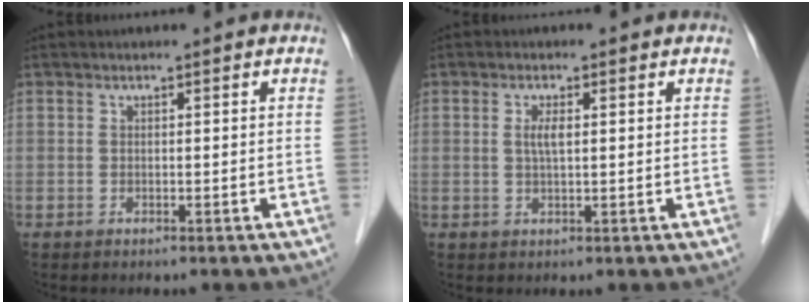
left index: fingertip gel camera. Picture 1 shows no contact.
{"total": 2.1, "force": [0.4, 0.6, 2.0], "torque": [-0.044, -0.001, 0.008]}